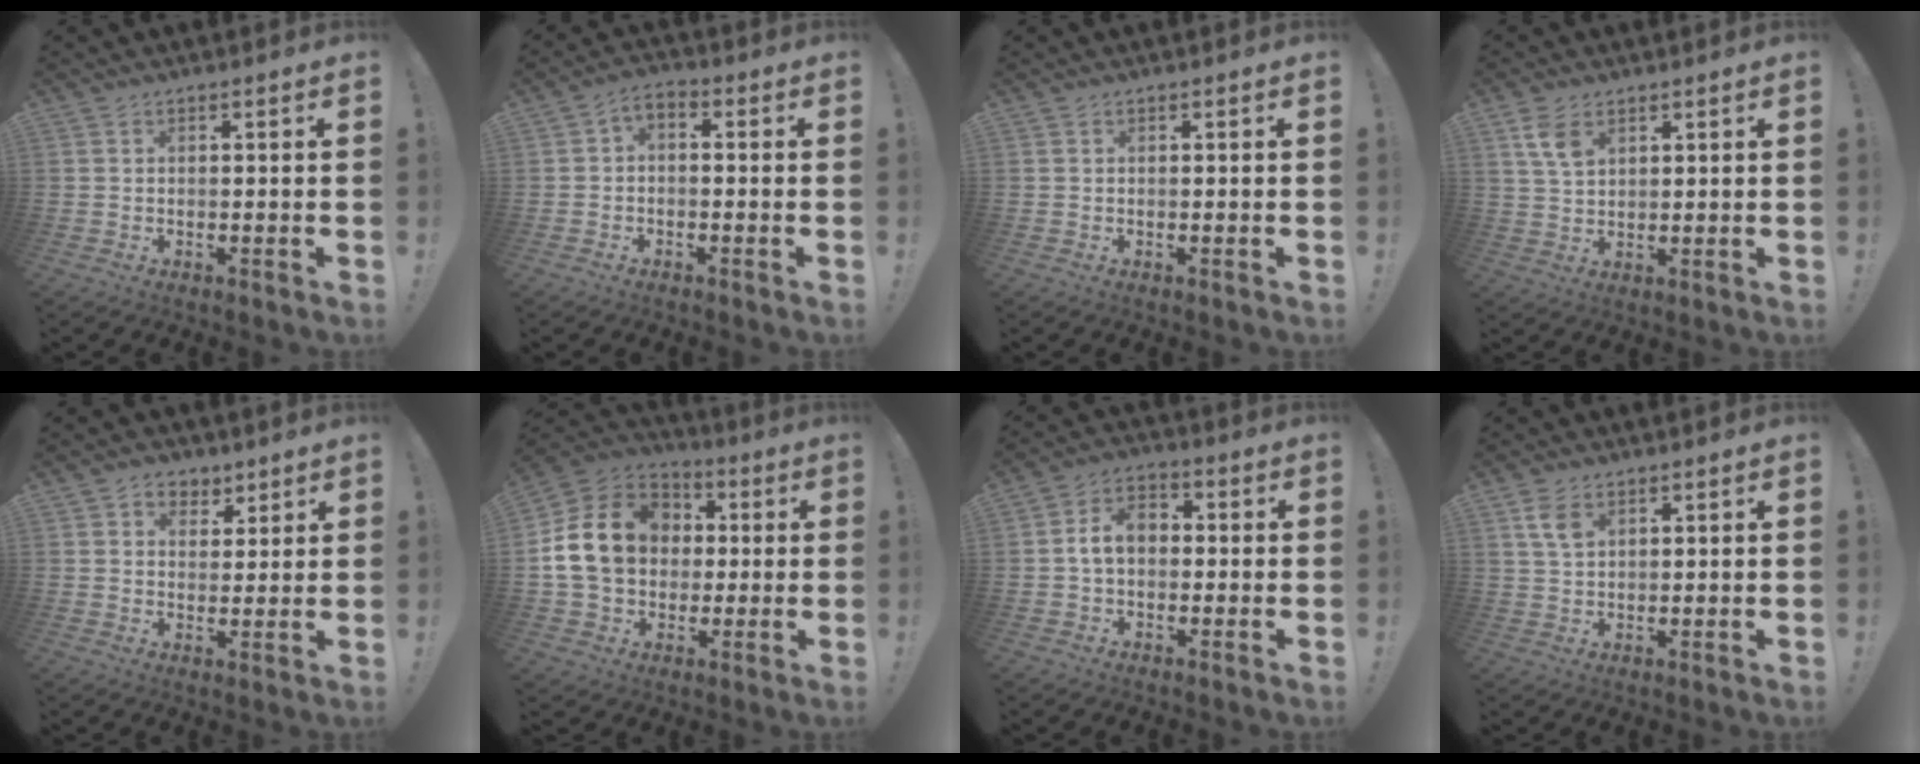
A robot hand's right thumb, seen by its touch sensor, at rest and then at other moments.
{"total": 3.1, "force": [-1.7, 1.7, 2.0], "torque": [-0.040, 0.001, -0.033]}
{"total": 0.0}
{"total": 6.1, "force": [3.2, 3.5, 3.9], "torque": [-0.067, -0.013, 0.061]}
{"total": 6.3, "force": [3.7, 4.9, 1.2], "torque": [-0.004, -0.025, 0.069]}
{"total": 18.6, "force": [2.5, 14.7, 11.2], "torque": [-0.183, 0.015, 0.057]}
{"total": 8.3, "force": [0.4, 5.7, 6.0], "torque": [-0.094, 0.010, 0.007]}
{"total": 5.0, "force": [2.5, 2.8, 3.4], "torque": [-0.055, -0.009, 0.046]}